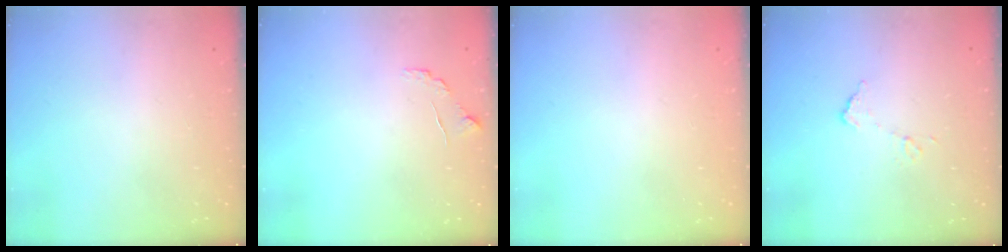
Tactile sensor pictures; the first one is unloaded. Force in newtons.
{"total": 6.3, "press": 6.3, "slide": 0.5}
{"total": 0.0}
{"total": 5.9, "press": 5.9, "slide": 0.3}